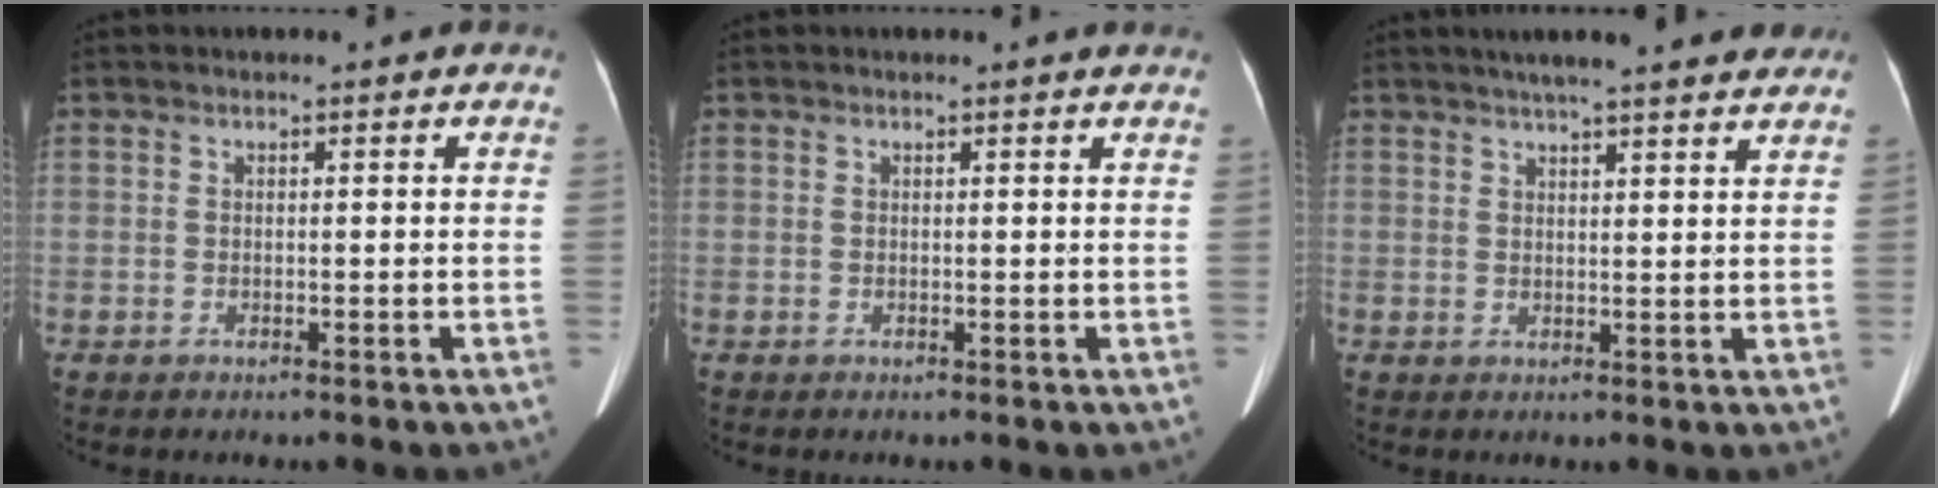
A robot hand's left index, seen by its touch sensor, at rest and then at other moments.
{"total": 1.7, "force": [1.6, -0.2, 0.4], "torque": [-0.016, -0.002, 0.011]}
{"total": 13.8, "force": [11.9, 1.5, 6.8], "torque": [-0.094, 0.026, 0.148]}